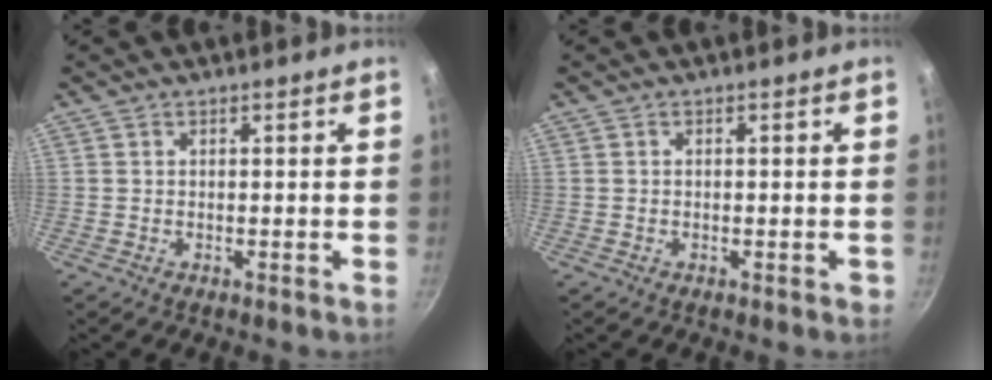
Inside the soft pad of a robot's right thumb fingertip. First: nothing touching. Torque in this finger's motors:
{"motor_torque": [0.06, 0.31, -0.08, -0.22, 0.02]}